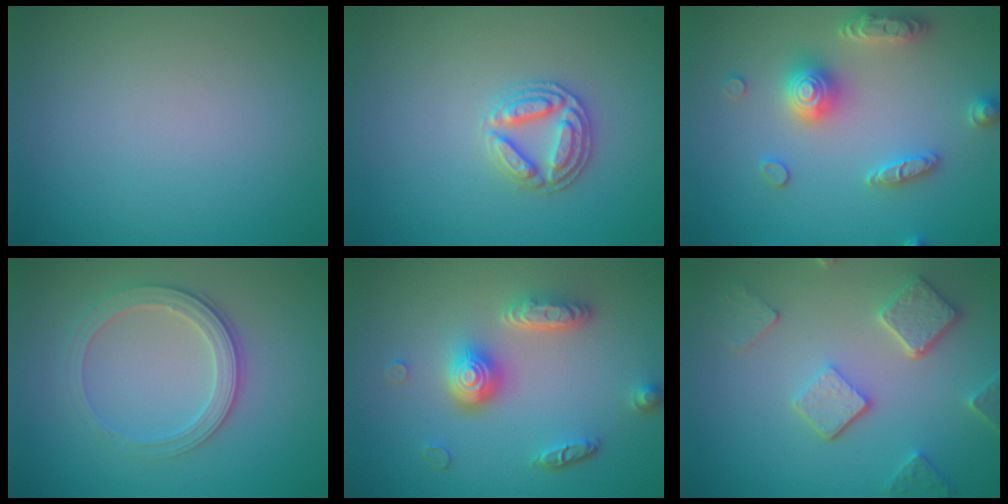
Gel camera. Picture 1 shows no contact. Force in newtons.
{"total": 2.8, "press": 2.8, "slide": 0.3}
{"total": 4.1, "press": 4.0, "slide": 0.8}
{"total": 2.9, "press": 2.8, "slide": 0.7}
{"total": 4.7, "press": 3.7, "slide": 3.0}
{"total": 4.9, "press": 3.8, "slide": 3.1}